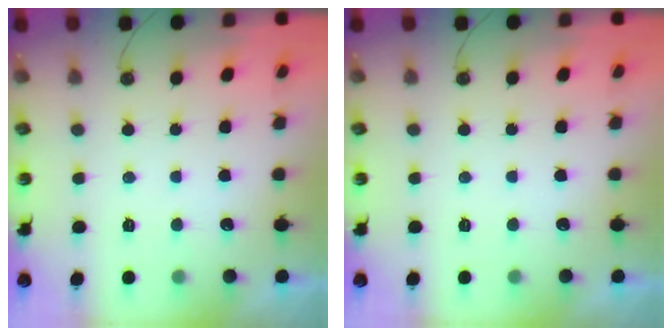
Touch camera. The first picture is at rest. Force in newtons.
{"total": 0.0}